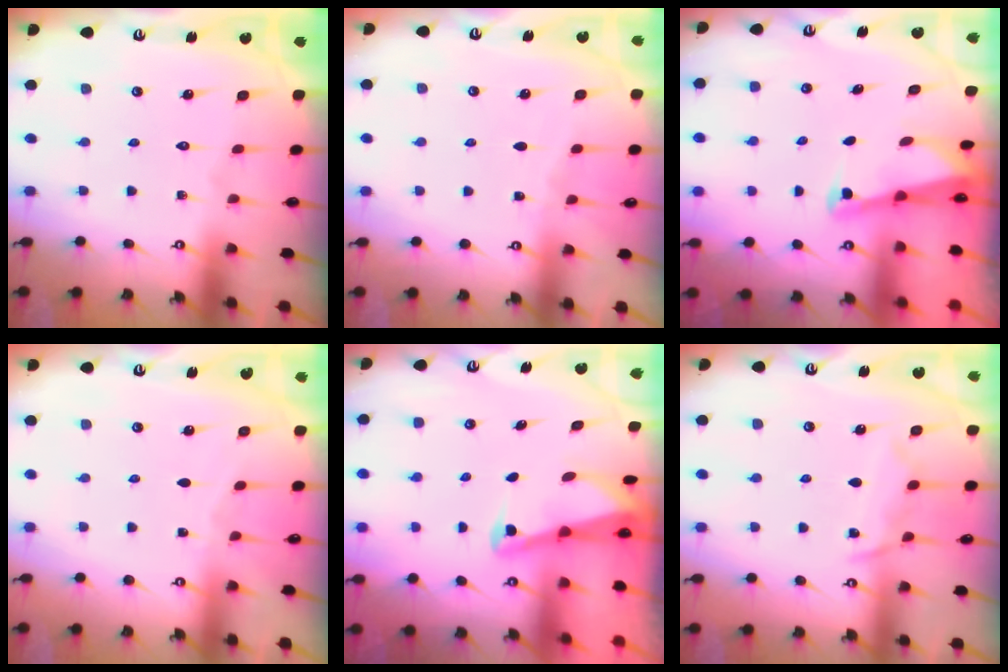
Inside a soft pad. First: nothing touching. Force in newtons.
{"total": 2.7, "press": 2.7, "slide": 0.4}
{"total": 1.4, "press": 1.4, "slide": 0.2}
{"total": 2.5, "press": 2.5, "slide": 0.4}
{"total": 2.1, "press": 2.1, "slide": 0.3}
{"total": 9.0, "press": 8.9, "slide": 1.0}